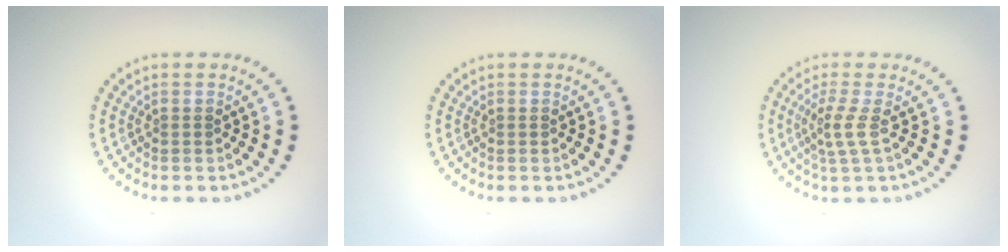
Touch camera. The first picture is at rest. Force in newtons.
{"total": 0.0}
{"total": 2.1, "press": 1.5, "slide": 1.5}